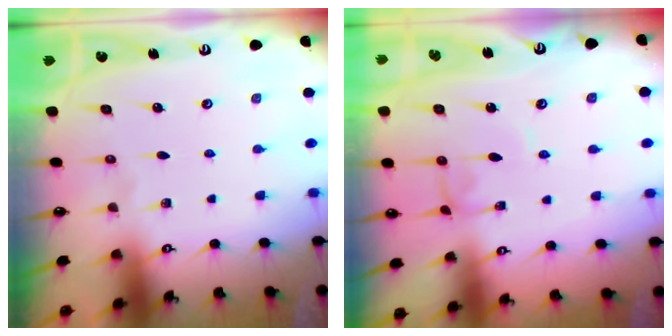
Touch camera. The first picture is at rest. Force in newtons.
{"total": 1.5, "press": 1.4, "slide": 0.1}